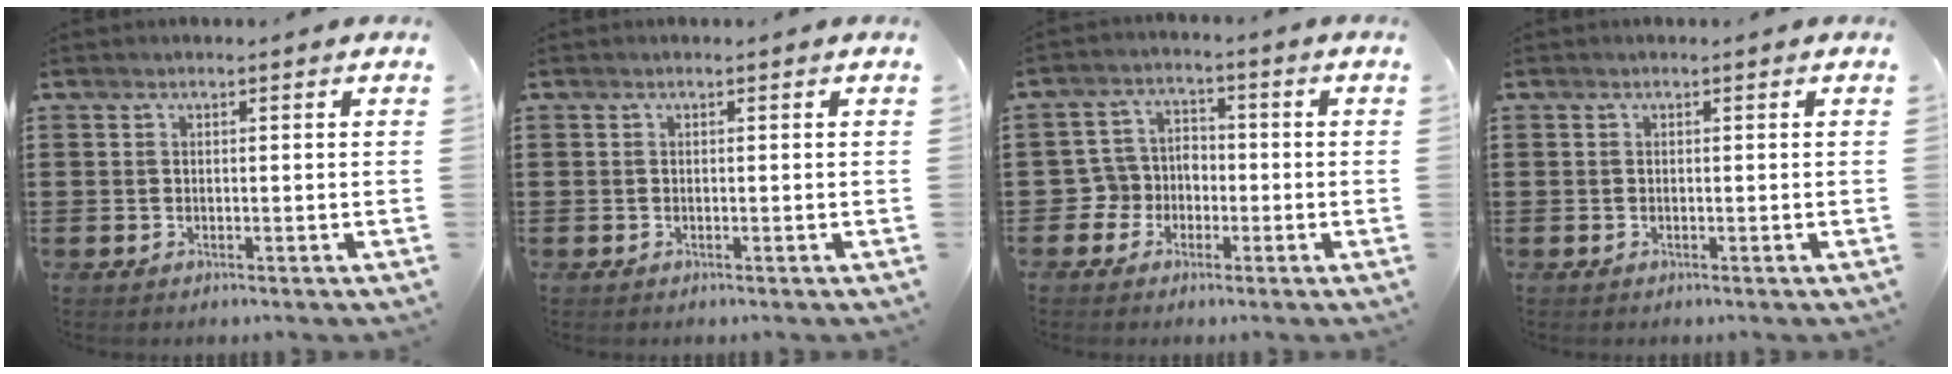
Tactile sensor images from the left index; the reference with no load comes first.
{"total": 0.0}
{"total": 4.8, "force": [-2.1, 4.2, 1.1], "torque": [-0.051, 0.008, -0.049]}
{"total": 0.0}